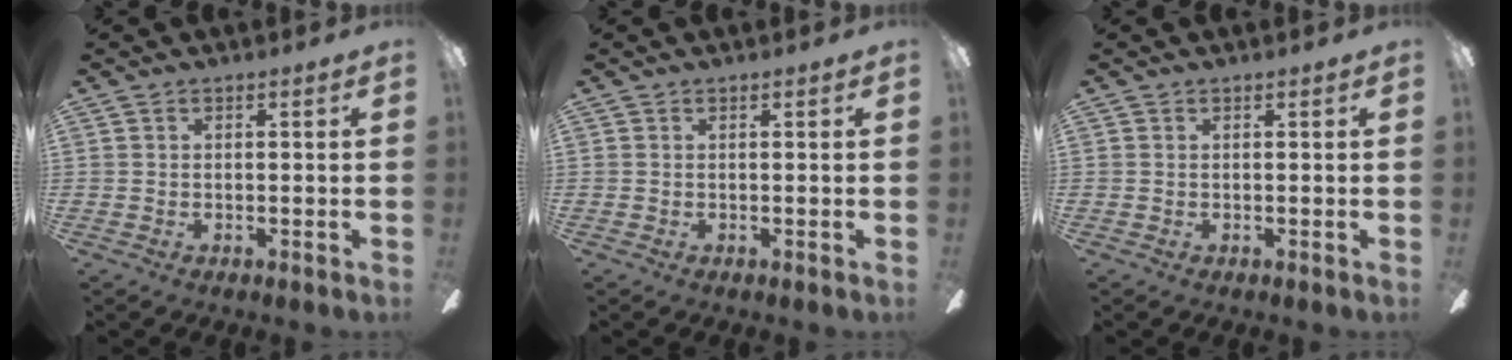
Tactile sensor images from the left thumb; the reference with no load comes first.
{"total": 0.0}
{"total": 0.0}